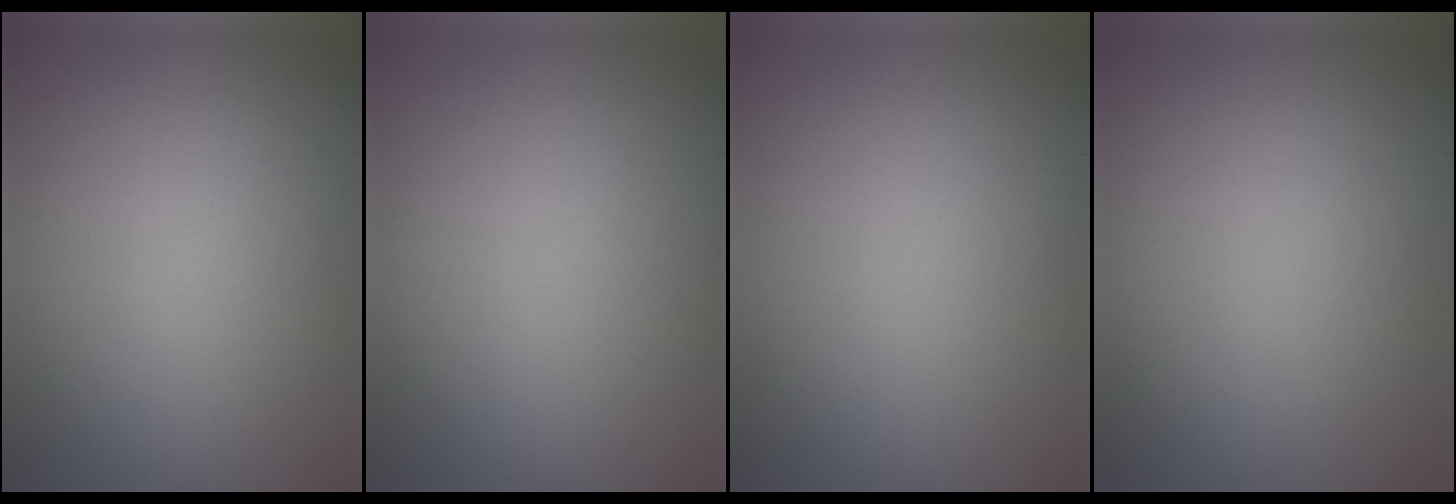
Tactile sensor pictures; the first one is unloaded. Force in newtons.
{"total": 0.0}
{"total": 0.0}
{"total": 0.0}